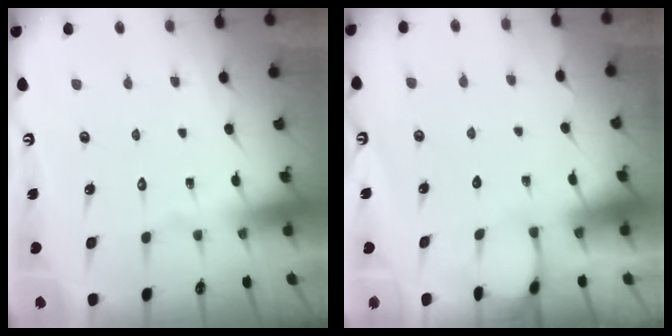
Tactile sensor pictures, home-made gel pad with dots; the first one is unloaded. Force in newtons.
{"total": 2.1, "press": 2.1, "slide": 0.2}